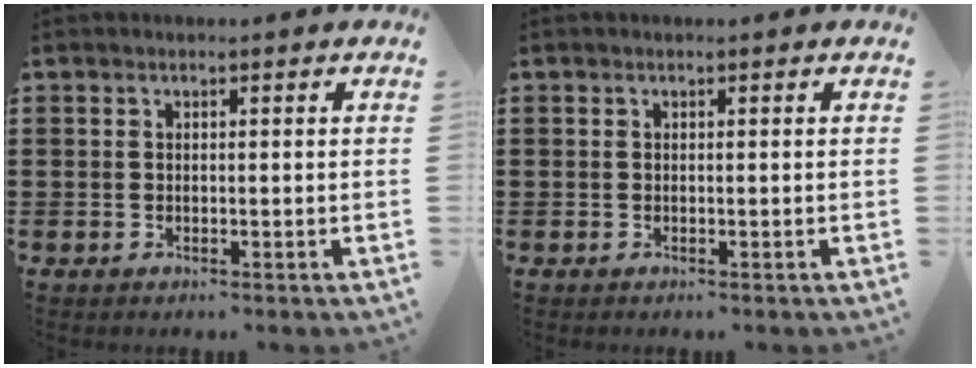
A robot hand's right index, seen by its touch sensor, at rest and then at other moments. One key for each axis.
{"total": 0.0}